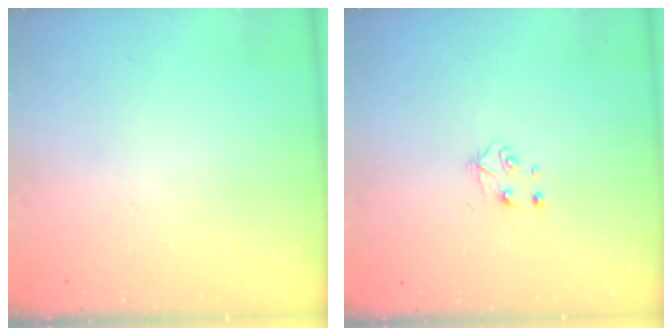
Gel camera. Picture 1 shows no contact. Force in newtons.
{"total": 4.0, "press": 3.9, "slide": 0.4}